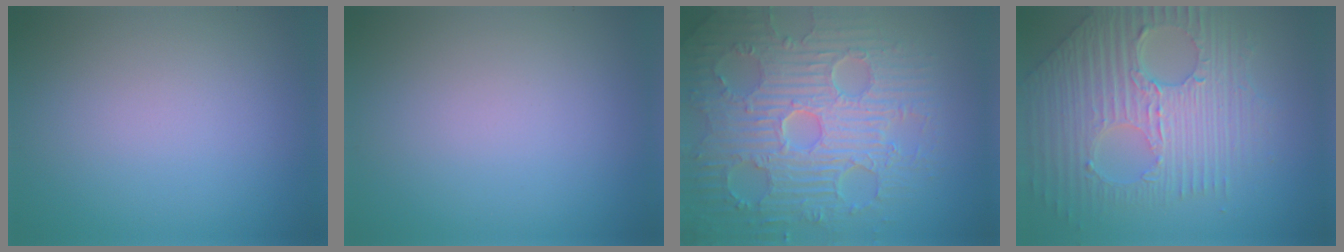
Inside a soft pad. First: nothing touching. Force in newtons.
{"total": 0.0}
{"total": 9.3, "press": 6.8, "slide": 6.4}
{"total": 9.1, "press": 6.3, "slide": 6.6}